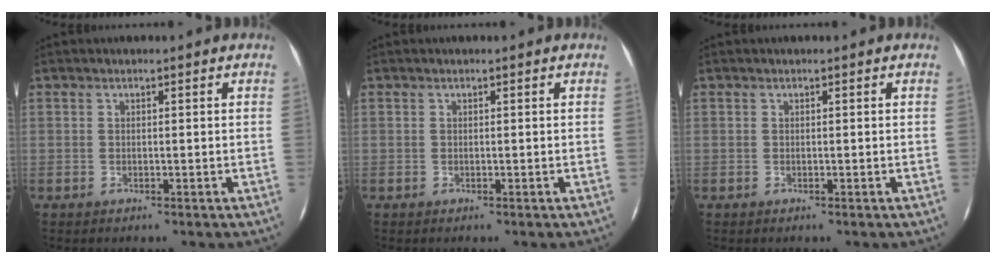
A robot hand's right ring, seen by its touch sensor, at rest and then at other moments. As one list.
[{"total": 0.0}, {"total": 0.0}]